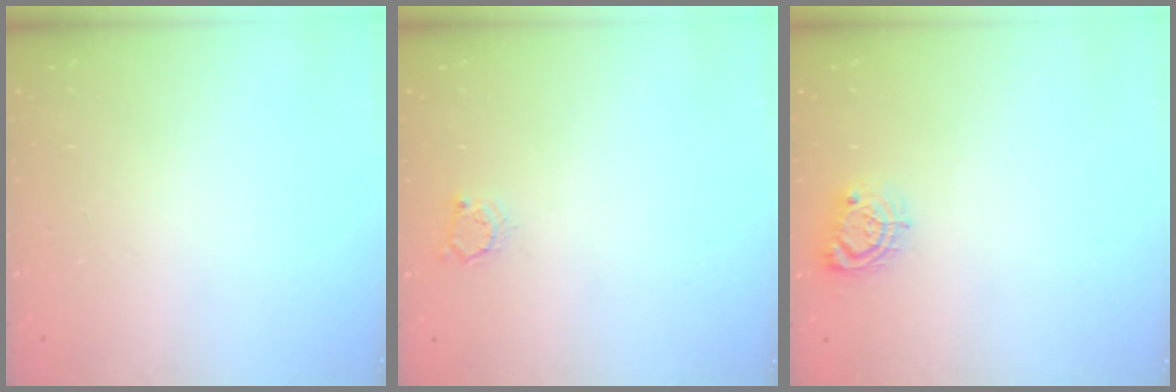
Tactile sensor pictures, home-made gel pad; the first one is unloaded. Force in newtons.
{"total": 3.1, "press": 3.0, "slide": 0.5}
{"total": 6.9, "press": 6.9, "slide": 0.2}